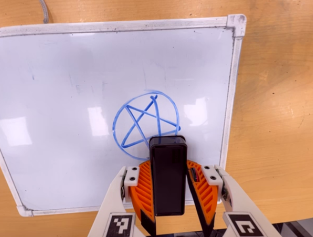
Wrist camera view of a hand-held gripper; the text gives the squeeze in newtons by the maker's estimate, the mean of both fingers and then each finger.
{"total": 4.8, "left": 4.6, "right": 5.1}